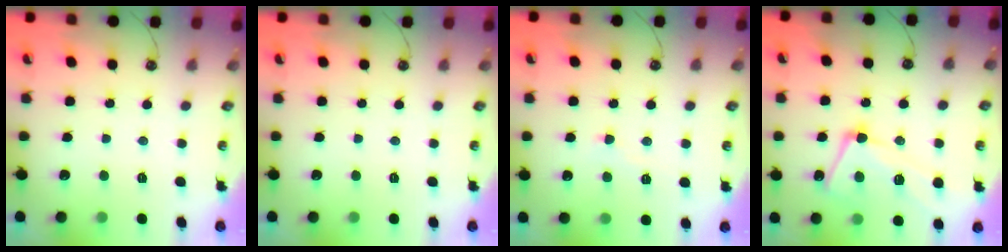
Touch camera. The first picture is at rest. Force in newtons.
{"total": 0.0}
{"total": 2.9, "press": 2.9, "slide": 0.5}
{"total": 9.4, "press": 9.3, "slide": 1.3}